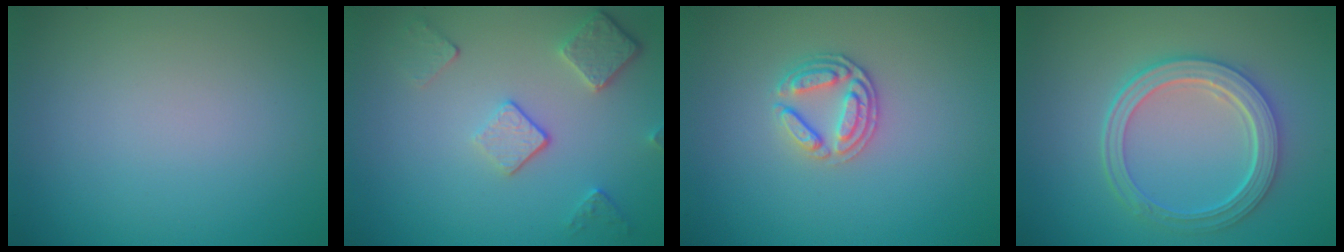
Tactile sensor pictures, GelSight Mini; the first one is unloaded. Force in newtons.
{"total": 3.5, "press": 2.7, "slide": 2.2}
{"total": 2.6, "press": 2.5, "slide": 0.7}
{"total": 5.3, "press": 4.1, "slide": 3.3}